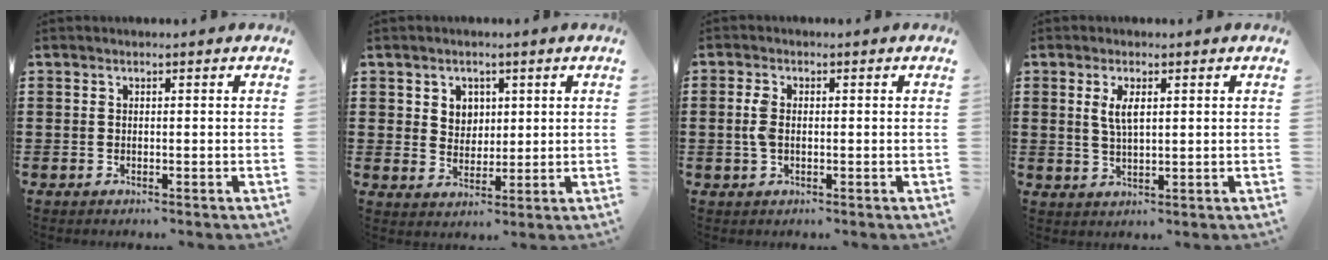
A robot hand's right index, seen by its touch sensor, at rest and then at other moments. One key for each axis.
{"total": 3.5, "fx": 1.7, "fy": 3.1, "fz": 0.6, "tx": -0.018, "ty": 0.009, "tz": 0.028}
{"total": 3.0, "fx": 0.0, "fy": 1.6, "fz": 2.5, "tx": -0.066, "ty": -0.001, "tz": -0.005}
{"total": 3.3, "fx": 1.1, "fy": 1.2, "fz": 2.9, "tx": -0.062, "ty": 0.006, "tz": 0.017}